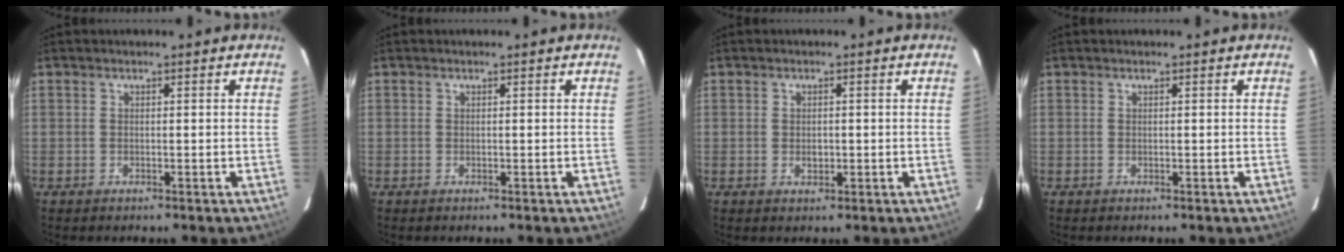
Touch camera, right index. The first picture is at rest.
{"total": 0.0}
{"total": 1.7, "force": [-0.3, 1.3, 1.1], "torque": [-0.017, 0.000, -0.004]}
{"total": 0.0}